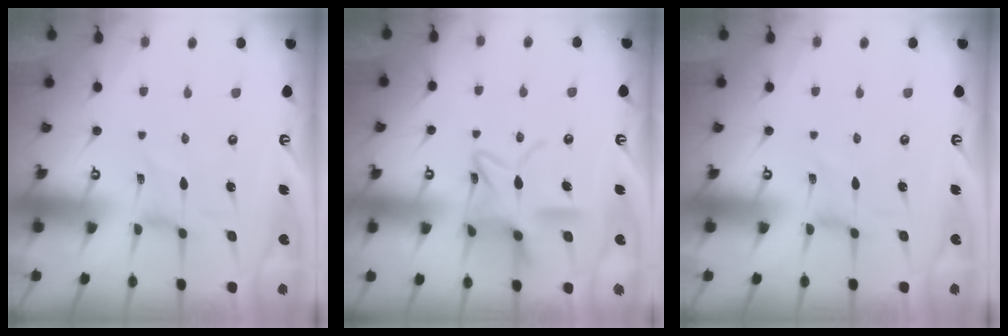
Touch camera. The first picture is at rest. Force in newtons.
{"total": 16.6, "press": 16.6, "slide": 1.4}
{"total": 0.0}